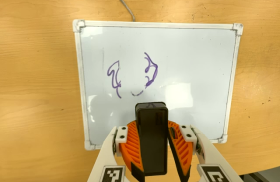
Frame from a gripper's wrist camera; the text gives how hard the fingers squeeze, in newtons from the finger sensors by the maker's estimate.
{"total": 9.5, "left": 9.9, "right": 9.1}